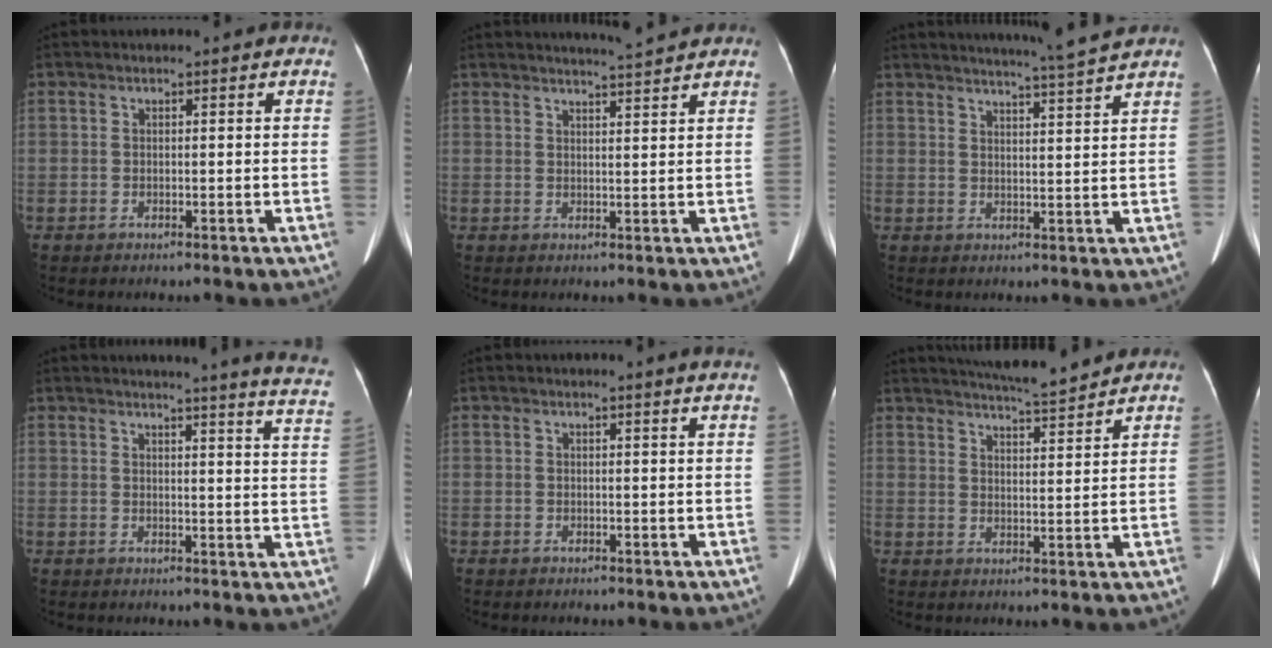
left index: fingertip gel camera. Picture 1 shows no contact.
{"total": 4.9, "force": [4.7, -0.8, 1.2], "torque": [-0.022, 0.005, 0.063]}
{"total": 8.9, "force": [8.2, -2.1, 2.9], "torque": [-0.047, -0.014, 0.109]}
{"total": 14.3, "force": [13.1, -1.1, 5.8], "torque": [-0.069, -0.087, 0.124]}
{"total": 1.3, "force": [1.2, -0.2, 0.5], "torque": [-0.013, 0.001, 0.009]}
{"total": 9.3, "force": [8.7, -0.2, 3.2], "torque": [-0.056, 0.004, 0.128]}